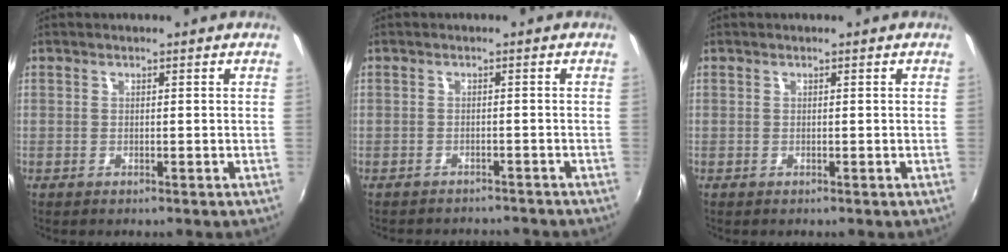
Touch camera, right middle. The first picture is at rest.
{"total": 4.7, "force": [-4.0, 2.3, 0.7], "torque": [-0.018, 0.006, -0.058]}
{"total": 0.0}